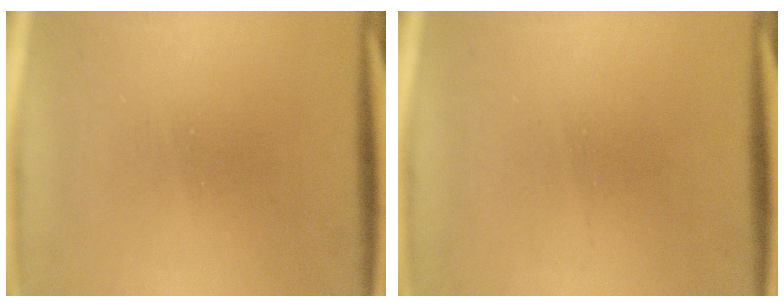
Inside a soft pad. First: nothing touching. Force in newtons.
{"total": 1.4}